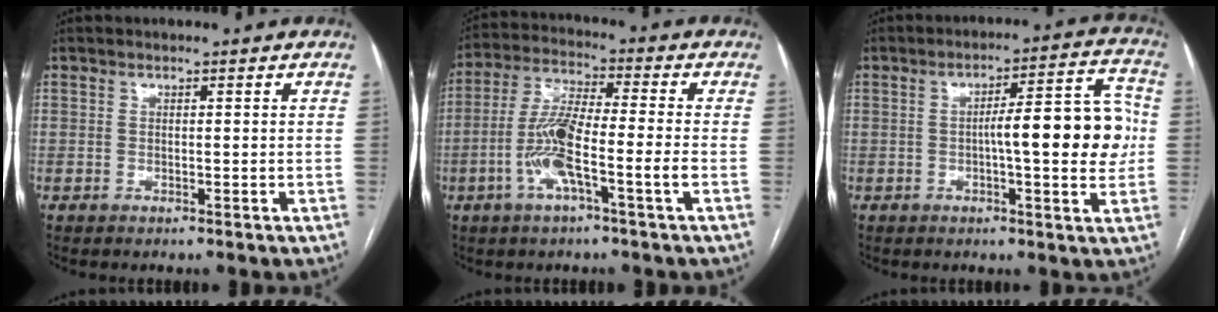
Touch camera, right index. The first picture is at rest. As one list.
[{"total": 10.0, "force": [-3.2, 0.4, 9.4], "torque": [-0.194, 0.006, -0.068]}, {"total": 11.9, "force": [-0.2, 2.3, 11.6], "torque": [-0.156, 0.025, -0.001]}]